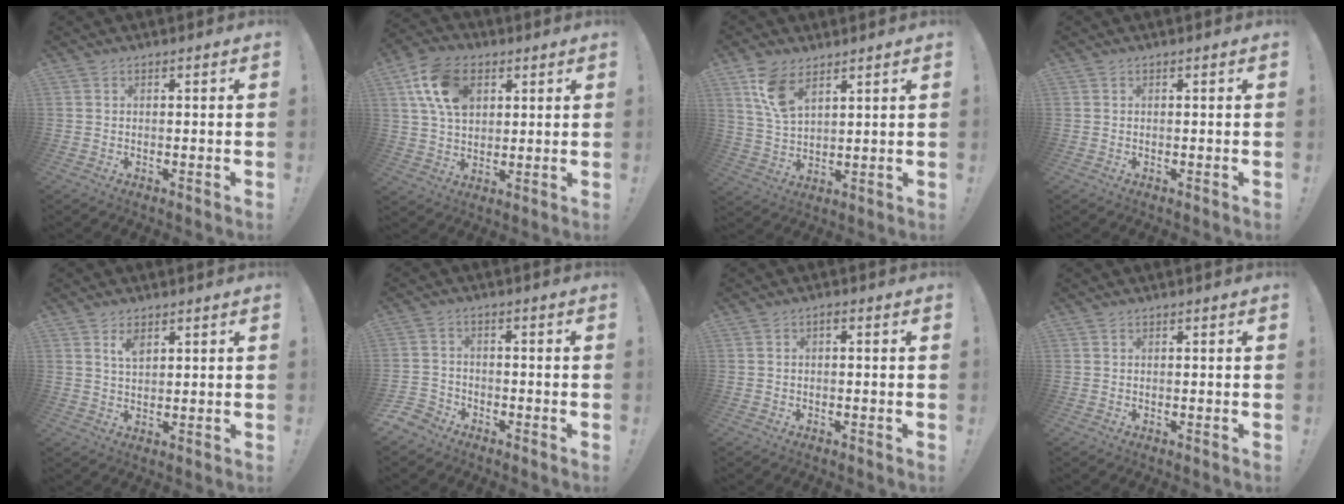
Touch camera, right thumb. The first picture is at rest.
{"total": 14.9, "force": [5.6, 10.3, 9.3], "torque": [-0.169, 0.001, 0.114]}
{"total": 9.5, "force": [5.7, 4.7, 6.0], "torque": [-0.126, -0.015, 0.110]}
{"total": 0.0}
{"total": 3.7, "force": [2.2, 1.6, 2.5], "torque": [-0.037, -0.011, 0.037]}
{"total": 4.3, "force": [-3.3, 2.7, 0.7], "torque": [-0.024, 0.014, -0.068]}
{"total": 1.0, "force": [-0.7, 0.1, 0.8], "torque": [-0.016, 0.005, -0.012]}
{"total": 0.0}